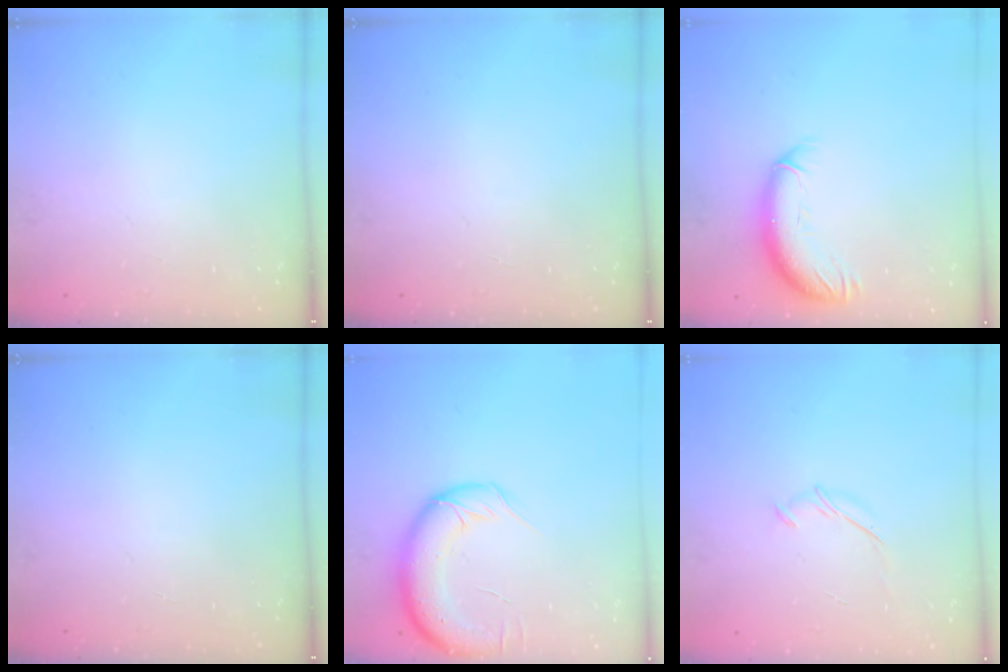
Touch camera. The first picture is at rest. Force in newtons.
{"total": 0.0}
{"total": 11.7, "press": 11.5, "slide": 2.1}
{"total": 0.0}
{"total": 14.6, "press": 14.3, "slide": 3.1}
{"total": 5.4, "press": 5.4, "slide": 1.0}